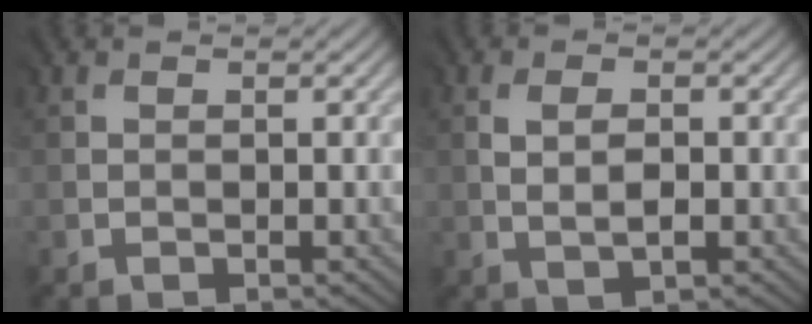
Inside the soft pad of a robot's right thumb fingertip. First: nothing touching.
{"total": 2.0, "force": [0.1, 0.9, 1.8], "torque": [-0.036, -0.001, 0.005]}